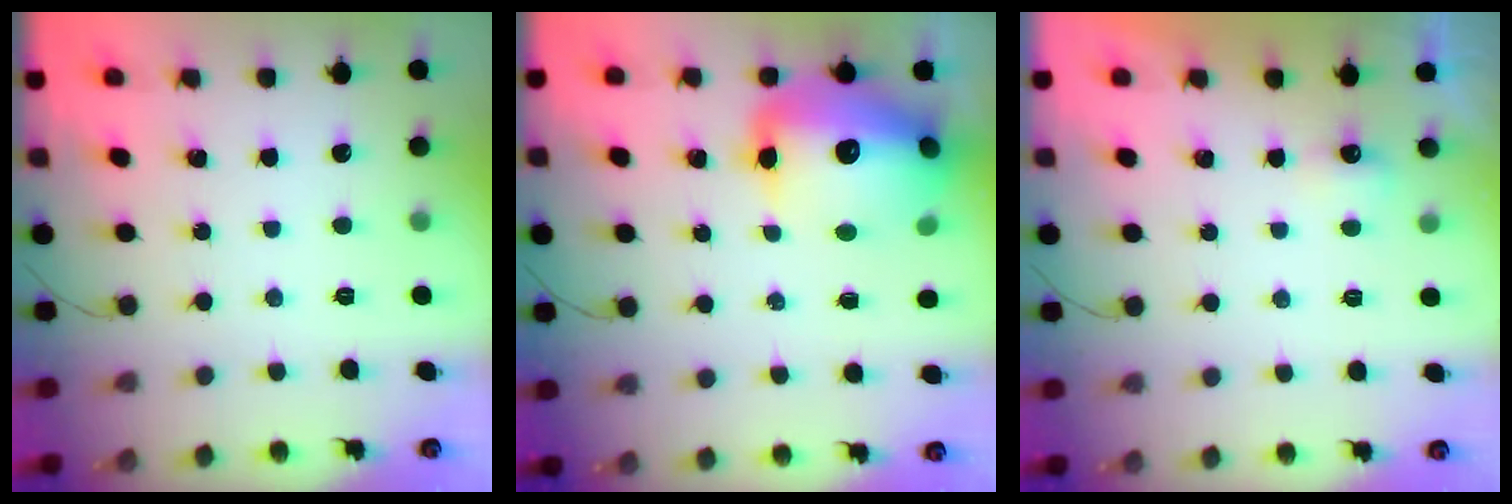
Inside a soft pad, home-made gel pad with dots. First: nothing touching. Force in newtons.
{"total": 19.9, "press": 19.3, "slide": 4.8}
{"total": 2.9, "press": 2.8, "slide": 0.8}